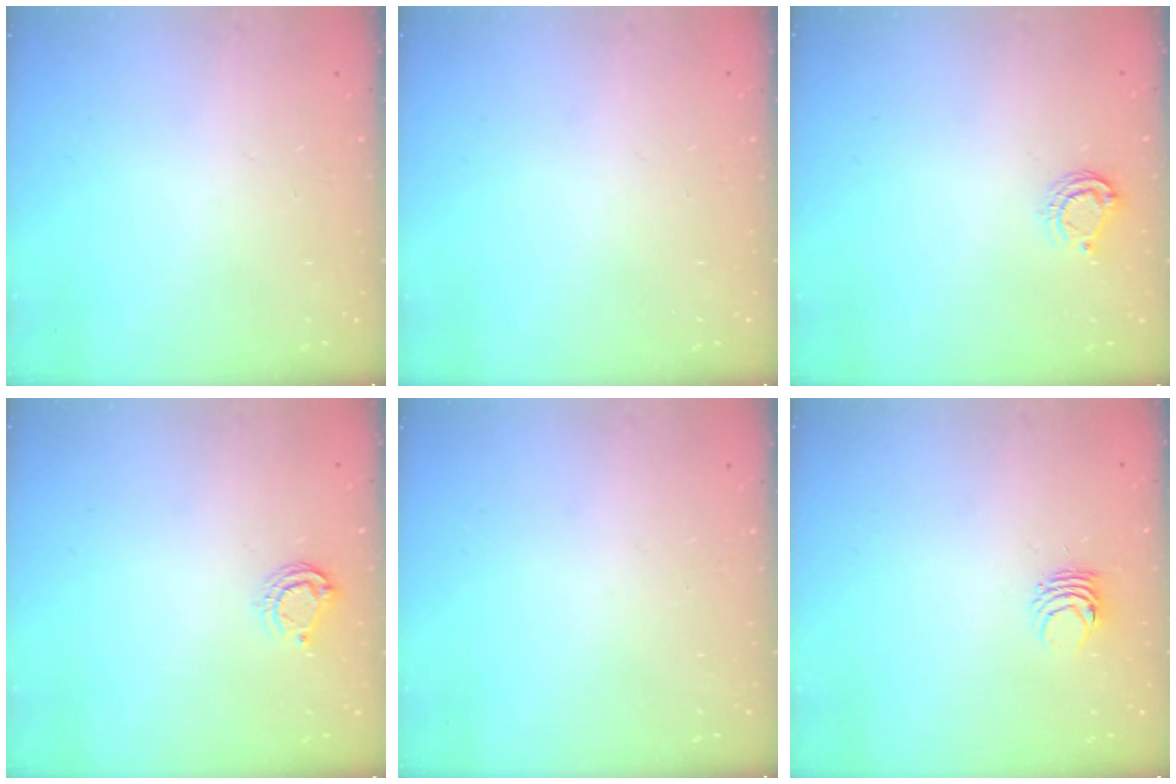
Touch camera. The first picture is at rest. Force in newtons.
{"total": 0.0}
{"total": 5.7, "press": 5.7, "slide": 0.5}
{"total": 5.7, "press": 5.7, "slide": 0.5}
{"total": 0.0}
{"total": 4.2, "press": 4.2, "slide": 0.4}